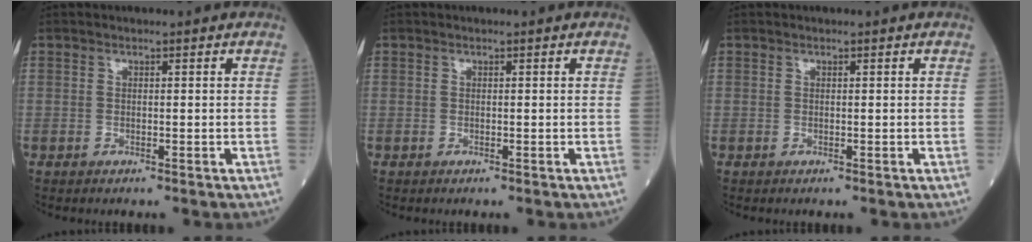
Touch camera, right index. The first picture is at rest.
{"total": 0.0}
{"total": 0.0}